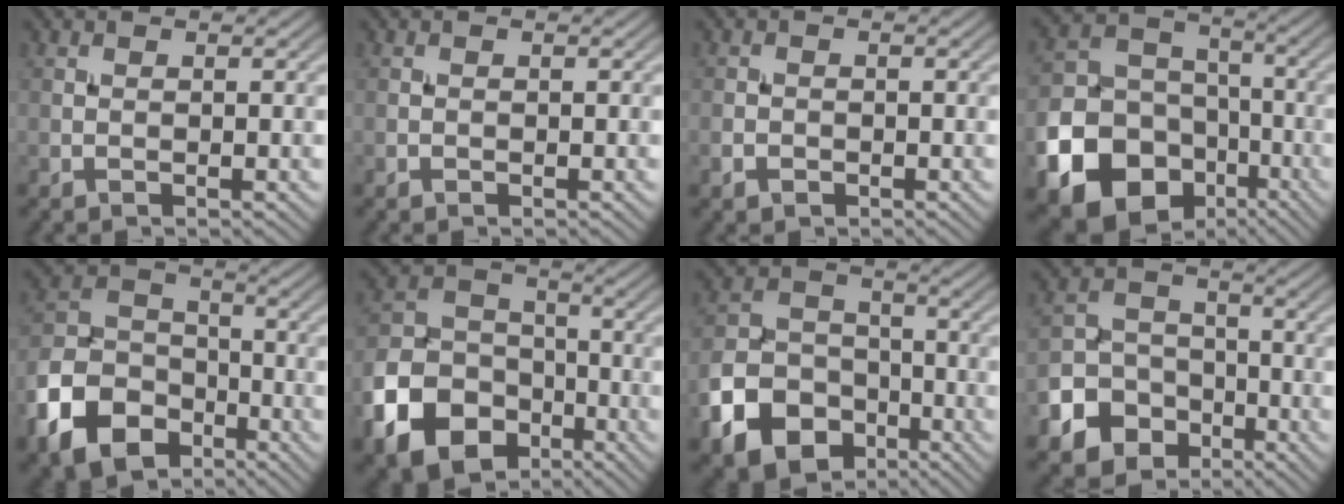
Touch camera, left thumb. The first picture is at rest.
{"total": 0.0}
{"total": 1.5, "force": [-0.8, 1.1, 0.5], "torque": [-0.009, -0.002, -0.019]}
{"total": 19.3, "force": [-9.1, 15.1, 8.0], "torque": [-0.199, -0.067, -0.169]}
{"total": 13.0, "force": [-7.0, 8.7, 6.7], "torque": [-0.181, -0.027, -0.148]}
{"total": 14.3, "force": [-7.1, 10.1, 7.1], "torque": [-0.201, -0.038, -0.137]}
{"total": 12.0, "force": [-6.3, 8.4, 5.8], "torque": [-0.152, -0.035, -0.122]}
{"total": 8.8, "force": [-4.7, 6.7, 3.2], "torque": [-0.080, -0.019, -0.106]}